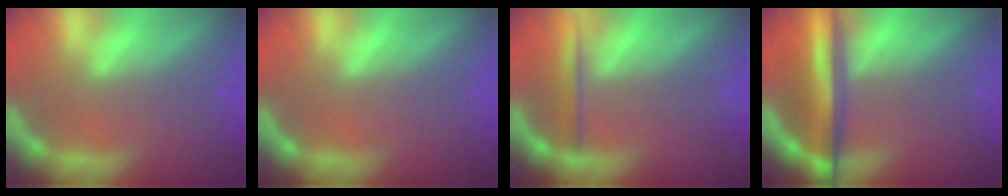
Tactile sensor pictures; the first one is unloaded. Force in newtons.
{"total": 0.0}
{"total": 2.5}
{"total": 7.6}